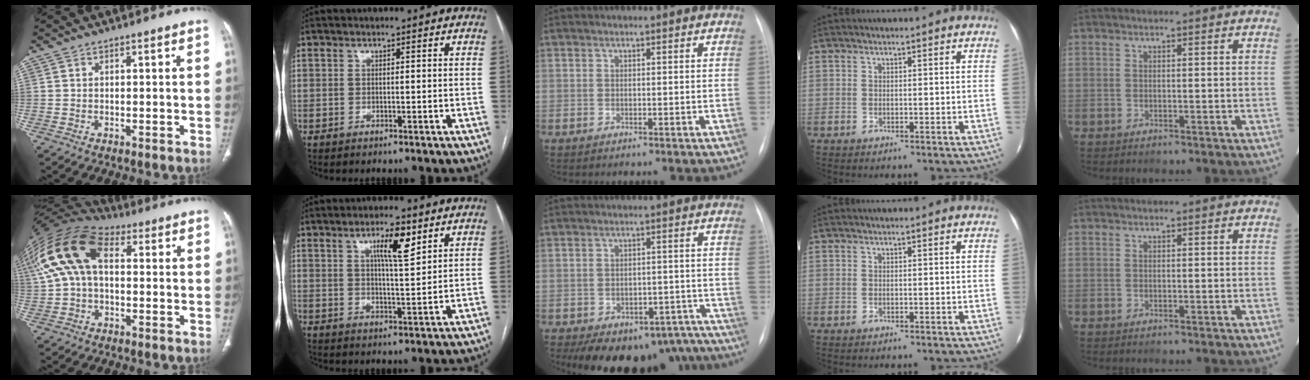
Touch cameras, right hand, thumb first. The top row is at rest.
{"thumb": {"total": 17.5, "force": [3.4, 10.6, 13.5], "torque": [-0.283, 0.045, 0.053]}, "index": {"total": 6.5, "force": [3.3, 1.0, 5.5], "torque": [-0.094, 0.002, 0.054]}, "middle": {"total": 18.1, "force": [-14.1, 9.3, 6.4], "torque": [-0.085, 0.023, -0.165]}}